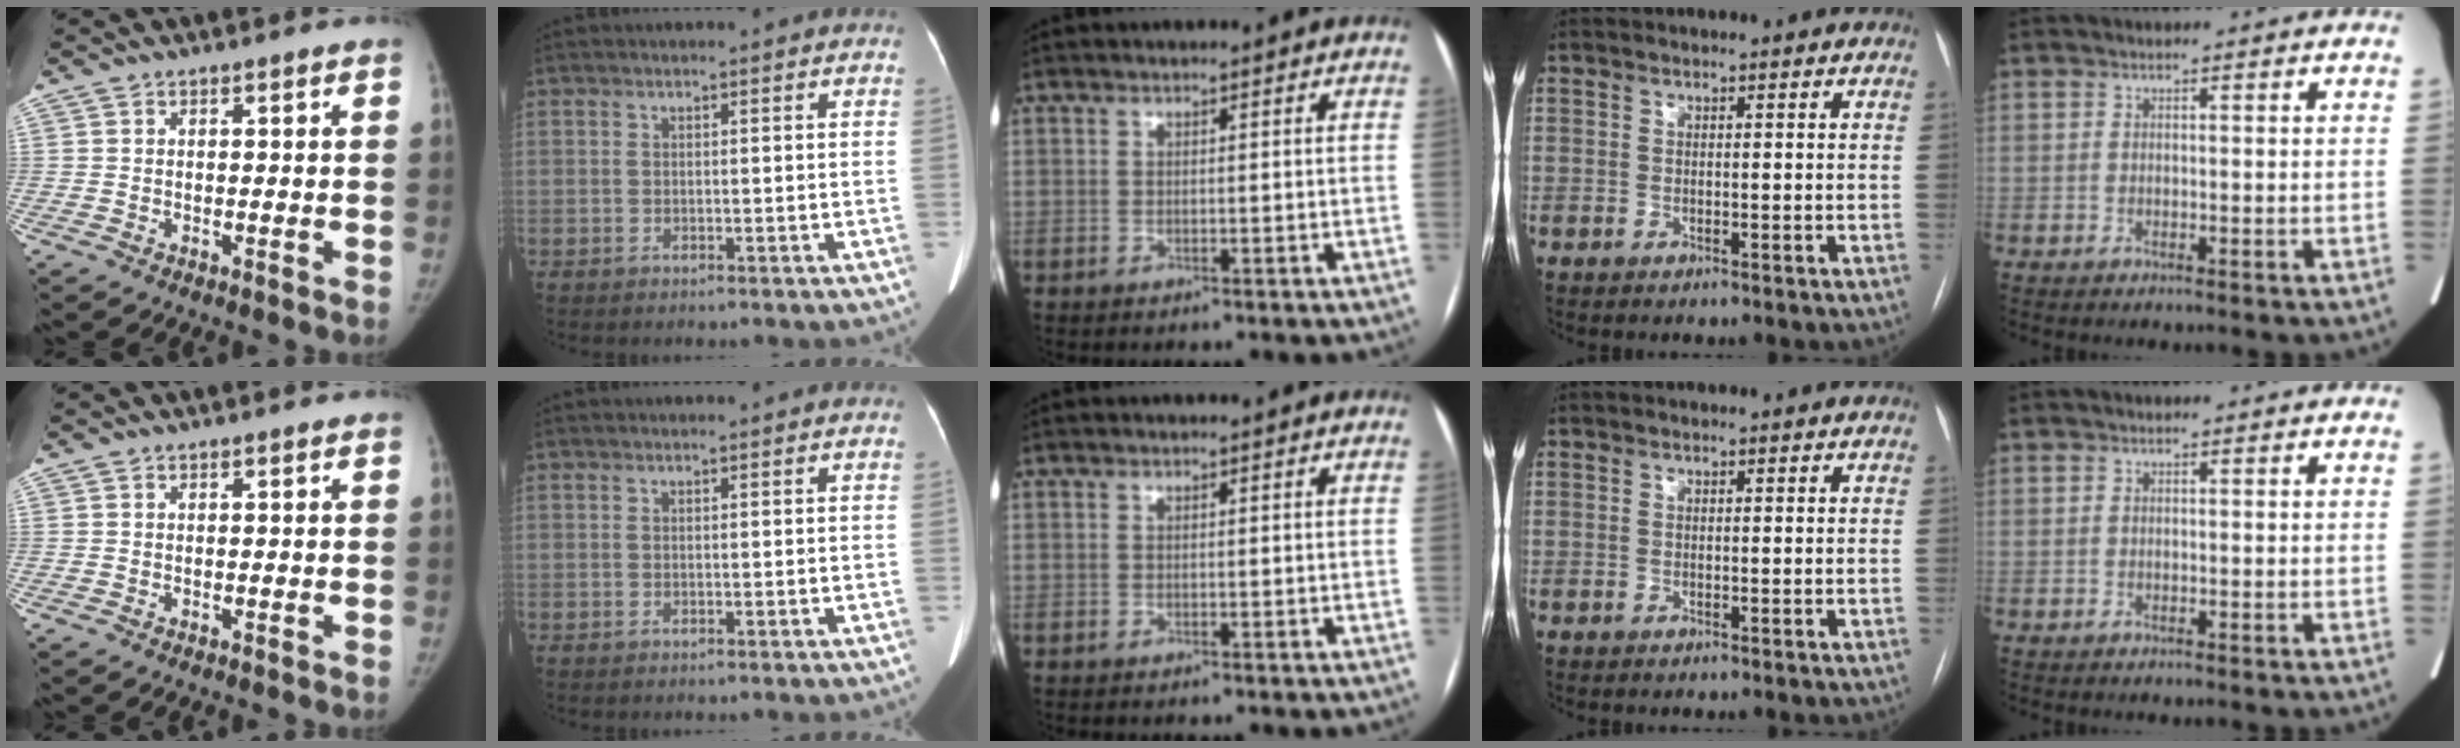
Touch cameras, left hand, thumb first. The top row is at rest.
{}